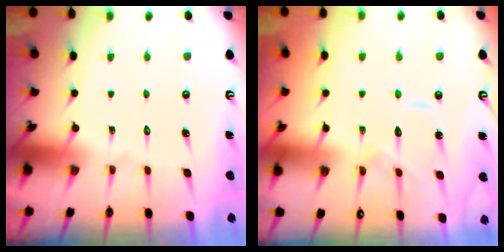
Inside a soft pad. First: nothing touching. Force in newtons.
{"total": 9.3, "press": 9.2, "slide": 0.5}